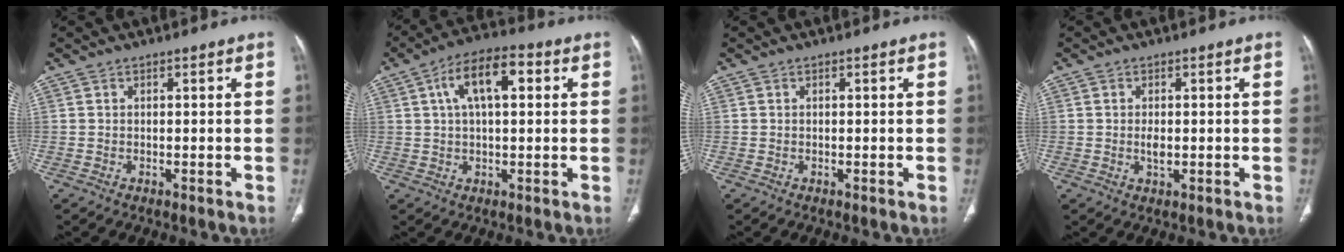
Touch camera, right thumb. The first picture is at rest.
{"total": 10.6, "force": [3.1, 4.7, 9.0], "torque": [-0.152, 0.021, 0.046]}
{"total": 0.0}
{"total": 2.1, "force": [-0.1, 1.1, 1.8], "torque": [-0.035, -0.003, 0.000]}